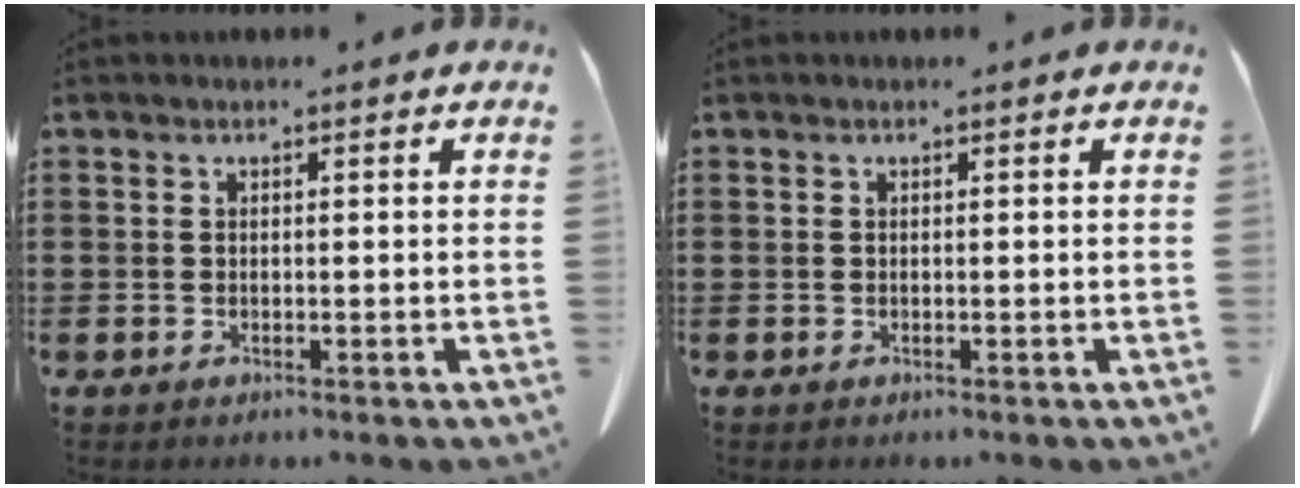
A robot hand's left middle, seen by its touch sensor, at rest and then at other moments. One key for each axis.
{"total": 0.0}